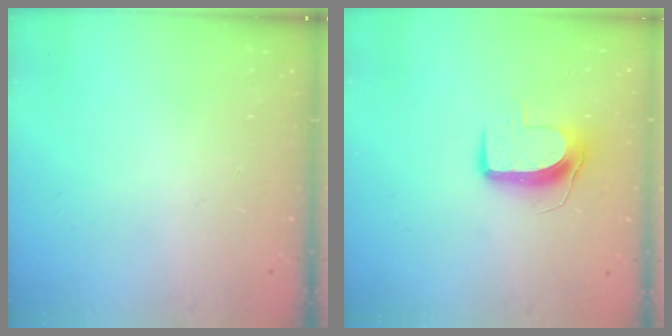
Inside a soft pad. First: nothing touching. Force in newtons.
{"total": 9.5, "press": 9.5, "slide": 0.3}